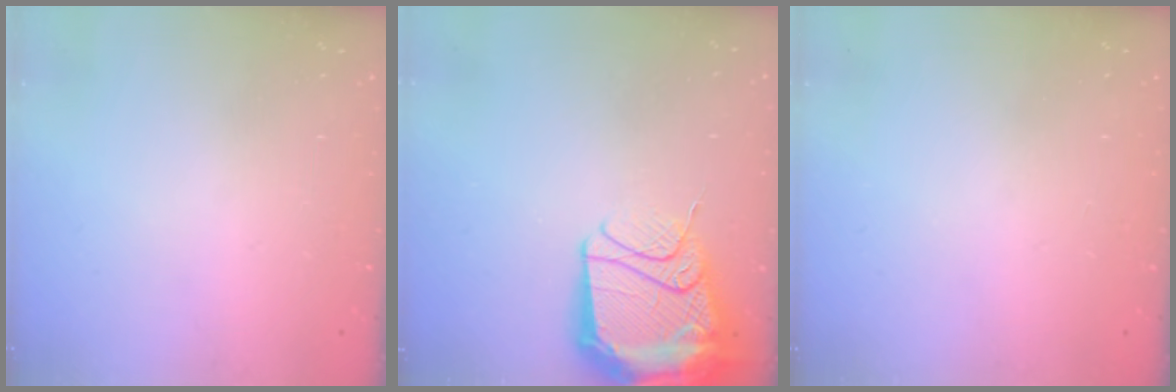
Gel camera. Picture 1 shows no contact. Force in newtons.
{"total": 24.0, "press": 20.5, "slide": 12.5}
{"total": 0.0}